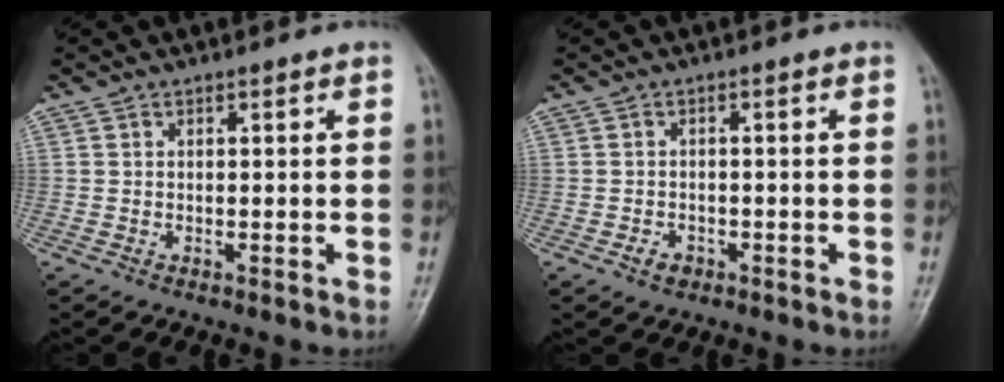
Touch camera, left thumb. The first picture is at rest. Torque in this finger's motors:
{"motor_torque": [-0.18, 0.24, 0.21, 0.06, 0.00]}